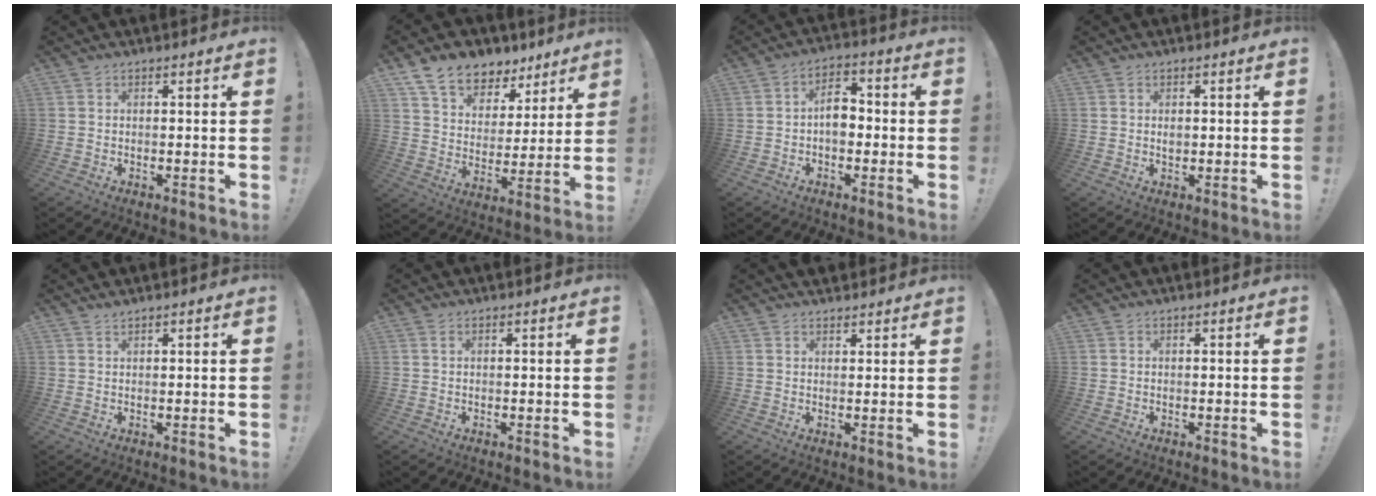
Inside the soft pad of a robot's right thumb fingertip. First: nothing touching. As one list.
[{"total": 11.9, "force": [8.9, 6.9, 3.8], "torque": [-0.068, -0.067, 0.167]}, {"total": 7.9, "force": [-1.0, 5.4, 5.6], "torque": [-0.098, 0.018, -0.016]}, {"total": 1.2, "force": [0.0, 1.0, 0.7], "torque": [-0.006, 0.000, -0.002]}, {"total": 0.8, "force": [0.8, 0.0, 0.1], "torque": [-0.007, 0.002, 0.017]}, {"total": 0.6, "force": [0.3, 0.0, 0.5], "torque": [-0.011, 0.001, 0.006]}, {"total": 2.1, "force": [1.8, 1.0, 0.0], "torque": [0.006, -0.013, 0.034]}, {"total": 0.0}]